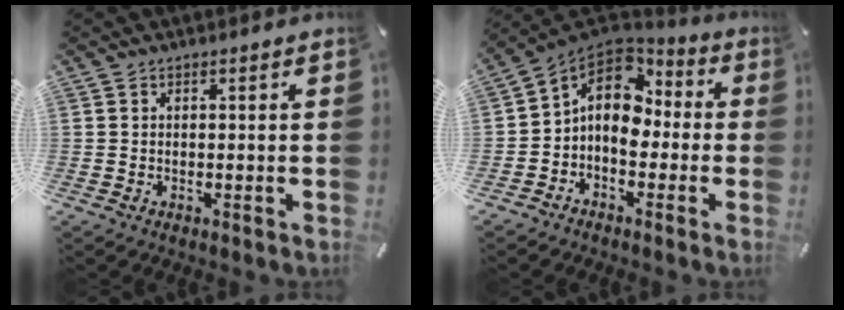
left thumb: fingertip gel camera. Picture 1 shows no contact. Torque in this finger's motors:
{"motor_torque": [-0.03, 0.97, 0.64, 0.81, 0.13]}